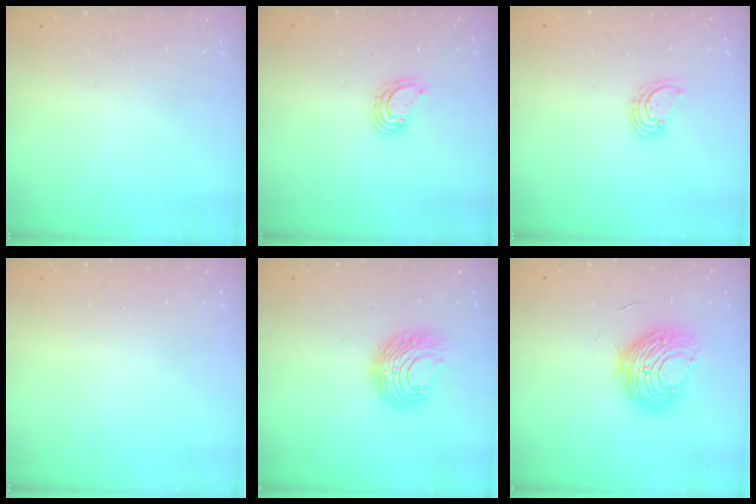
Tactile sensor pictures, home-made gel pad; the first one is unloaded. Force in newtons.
{"total": 3.7, "press": 3.7, "slide": 0.3}
{"total": 2.2, "press": 2.1, "slide": 0.7}
{"total": 0.0}
{"total": 8.6, "press": 8.6, "slide": 0.5}
{"total": 11.0, "press": 11.0, "slide": 0.6}